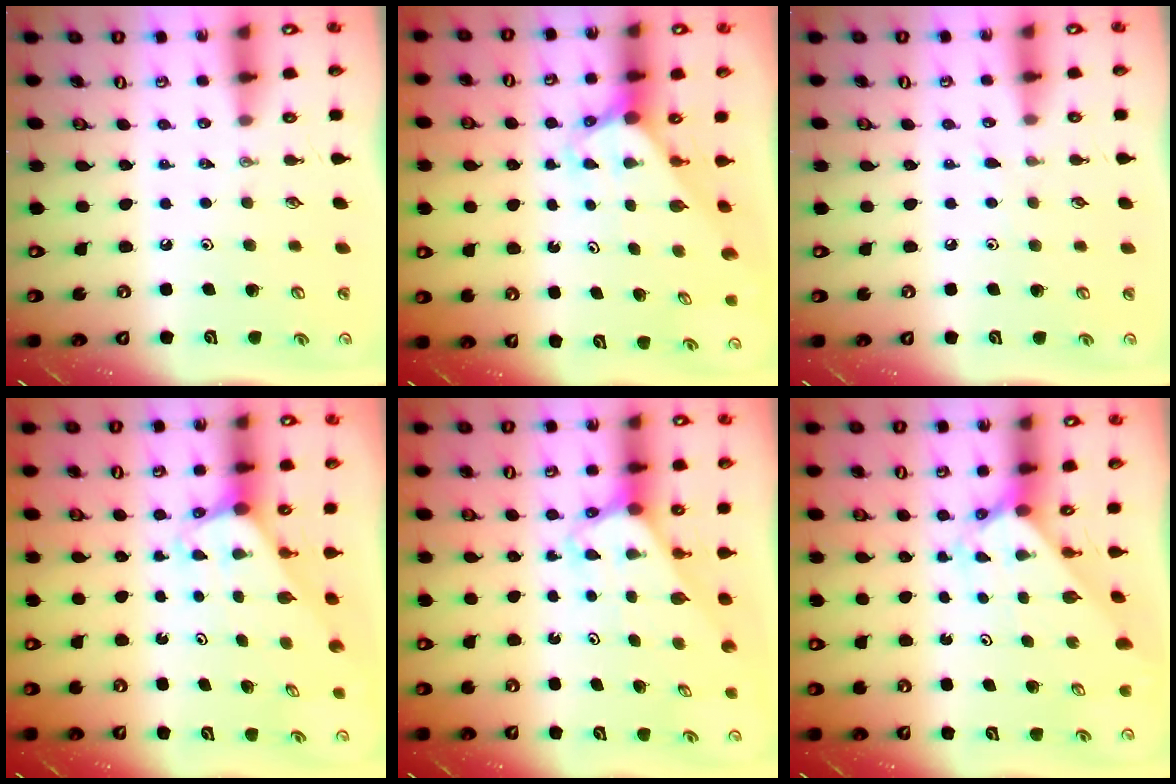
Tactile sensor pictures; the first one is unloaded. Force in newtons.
{"total": 3.0, "press": 3.0, "slide": 0.2}
{"total": 2.3, "press": 2.2, "slide": 0.4}
{"total": 1.8, "press": 1.8, "slide": 0.1}
{"total": 2.8, "press": 2.8, "slide": 0.2}
{"total": 1.9, "press": 1.9, "slide": 0.1}